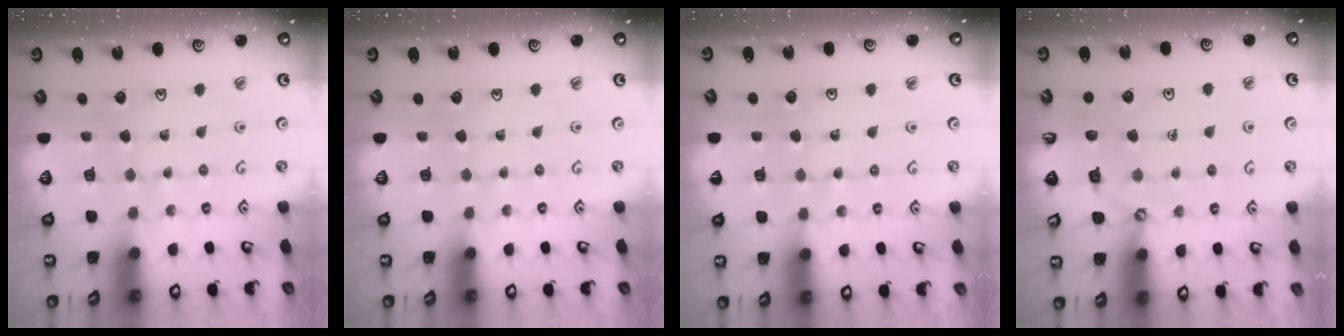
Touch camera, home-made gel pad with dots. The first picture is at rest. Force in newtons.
{"total": 0.0}
{"total": 3.0, "press": 2.9, "slide": 0.6}
{"total": 4.9, "press": 4.9, "slide": 0.4}